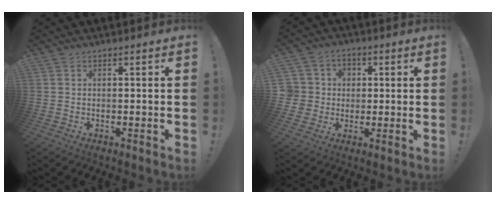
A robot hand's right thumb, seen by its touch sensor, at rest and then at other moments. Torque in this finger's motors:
{"motor_torque": [0.39, 0.46, 0.21, -0.08, -0.08]}